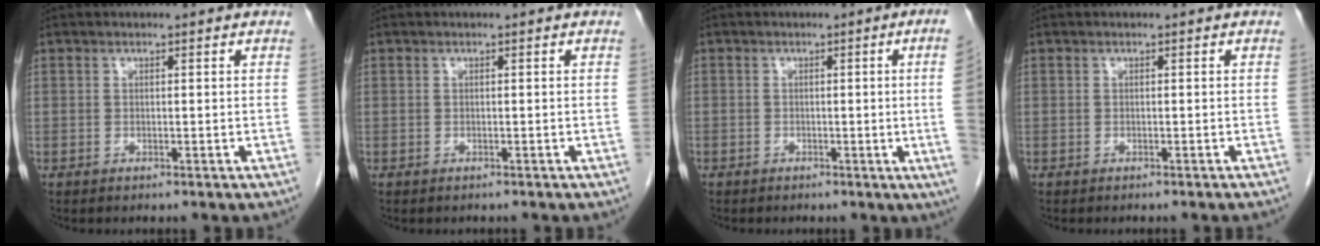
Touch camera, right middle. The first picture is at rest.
{"total": 0.0}
{"total": 5.6, "force": [-0.6, -1.8, 5.3], "torque": [-0.044, -0.007, -0.009]}
{"total": 1.6, "force": [-1.5, -0.1, 0.7], "torque": [-0.008, 0.003, -0.018]}